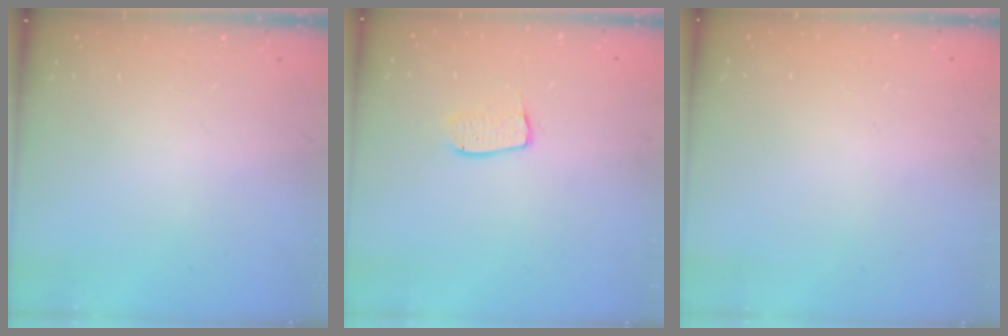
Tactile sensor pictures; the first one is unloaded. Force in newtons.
{"total": 6.6, "press": 6.5, "slide": 0.5}
{"total": 0.0}